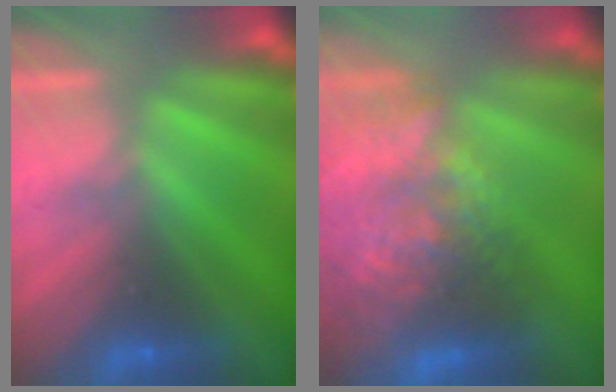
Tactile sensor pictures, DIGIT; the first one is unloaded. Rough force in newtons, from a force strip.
{"total": 10.5}